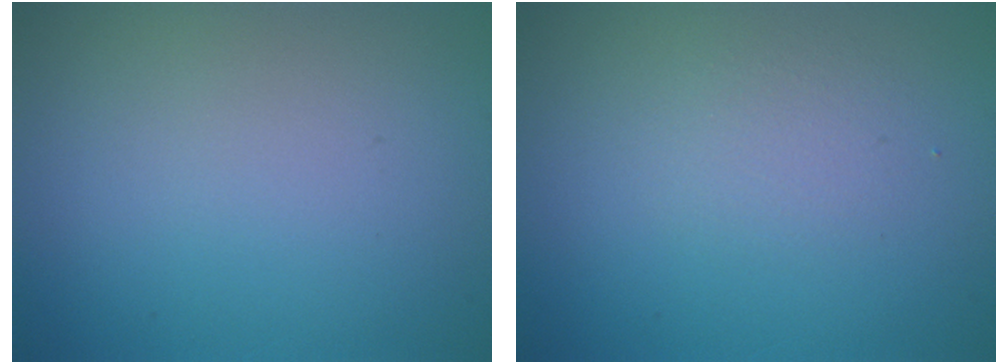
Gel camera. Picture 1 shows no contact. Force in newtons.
{"total": 1.4, "press": 1.4, "slide": 0.1}